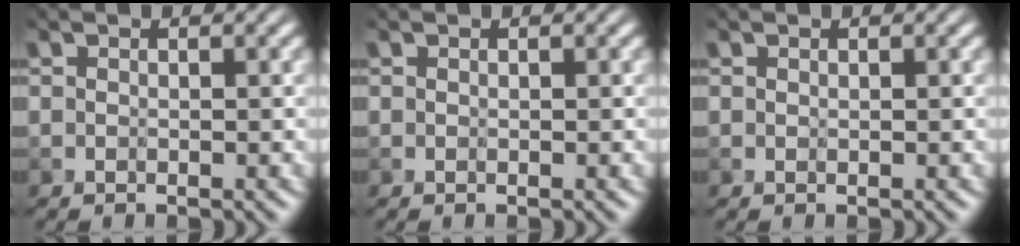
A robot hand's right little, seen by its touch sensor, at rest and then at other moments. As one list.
[{"total": 0.0}, {"total": 0.5, "force": [0.5, 0.1, 0.1], "torque": [-0.001, 0.000, 0.010]}]